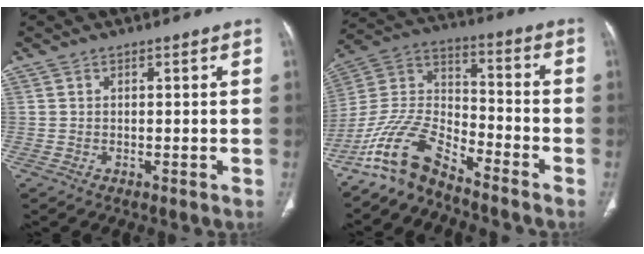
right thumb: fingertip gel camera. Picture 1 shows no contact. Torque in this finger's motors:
{"motor_torque": [0.32, 0.23, 1.47, -1.30, 0.39]}